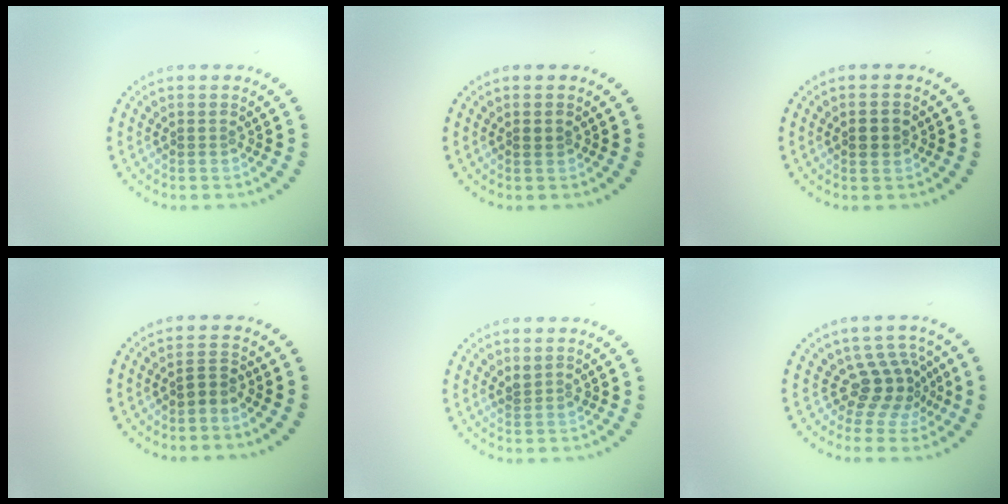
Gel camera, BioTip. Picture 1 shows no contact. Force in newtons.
{"total": 0.8, "press": 0.7, "slide": 0.3}
{"total": 1.7, "press": 1.7, "slide": 0.2}
{"total": 1.4, "press": 1.2, "slide": 0.8}
{"total": 1.1, "press": 0.8, "slide": 0.7}
{"total": 3.6, "press": 2.7, "slide": 2.5}